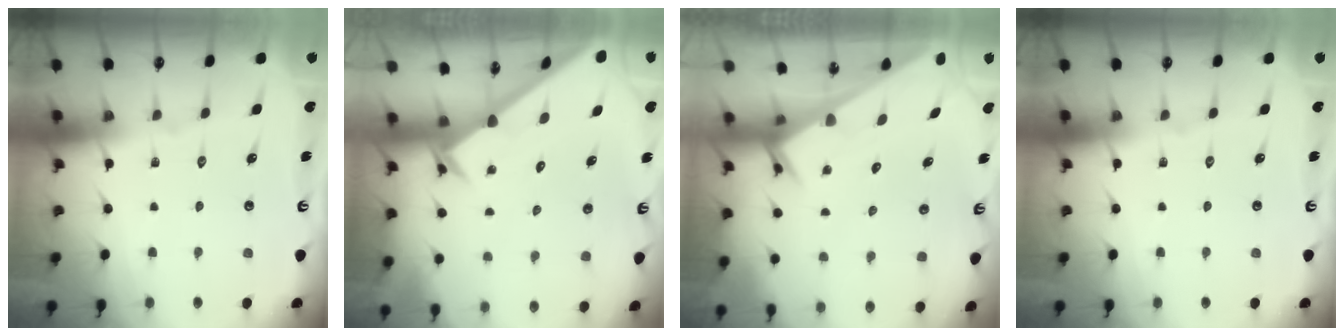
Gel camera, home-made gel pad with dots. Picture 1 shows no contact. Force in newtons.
{"total": 2.4, "press": 2.4, "slide": 0.2}
{"total": 3.2, "press": 3.2, "slide": 0.2}
{"total": 0.0}